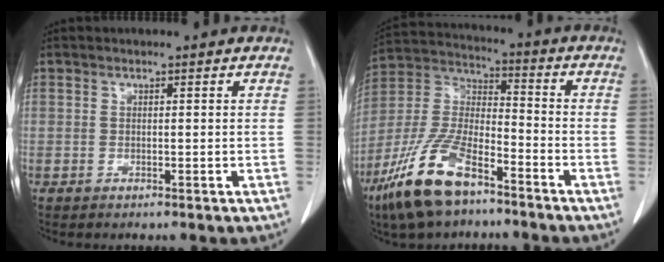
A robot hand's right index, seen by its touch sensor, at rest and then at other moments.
{"total": 14.7, "force": [-9.5, 4.9, 10.1], "torque": [-0.220, -0.009, -0.181]}